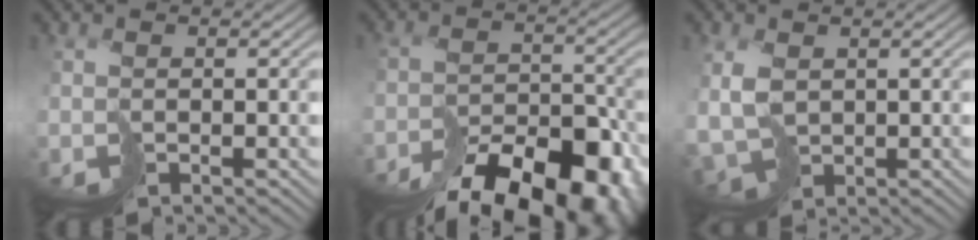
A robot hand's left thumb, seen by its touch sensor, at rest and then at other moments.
{"total": 15.0, "force": [-12.0, 6.0, 6.6], "torque": [-0.105, -0.031, -0.143]}
{"total": 5.0, "force": [0.3, 3.3, 3.7], "torque": [-0.104, -0.009, 0.009]}